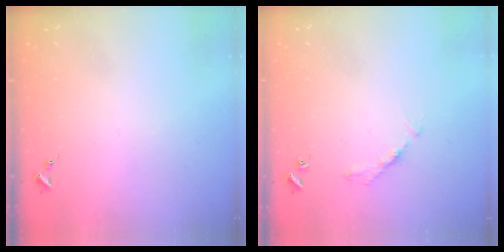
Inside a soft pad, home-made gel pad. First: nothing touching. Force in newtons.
{"total": 2.7, "press": 2.7, "slide": 0.4}